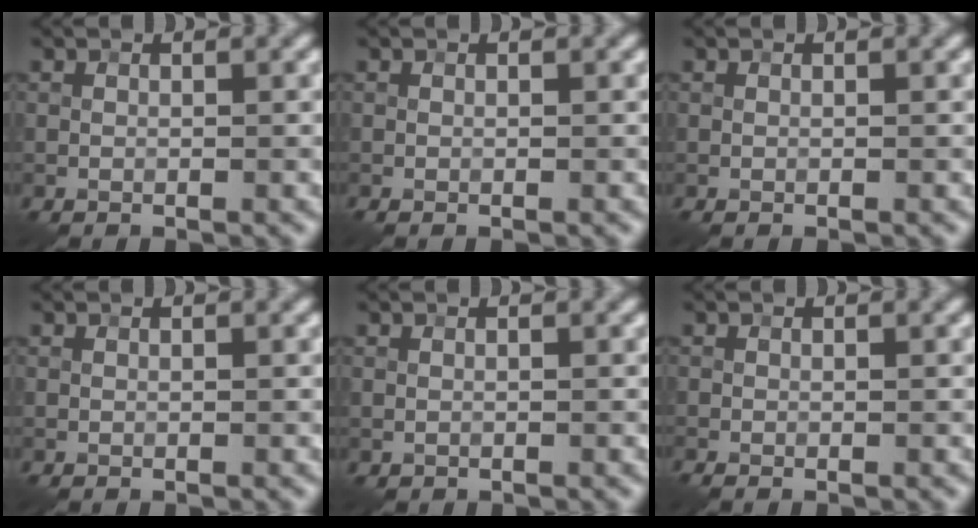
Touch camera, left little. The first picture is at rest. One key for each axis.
{"total": 0.0}
{"total": 0.0}
{"total": 0.0}
{"total": 0.0}
{"total": 0.6, "fx": -0.5, "fy": 0.1, "fz": 0.3, "tx": -0.004, "ty": -0.002, "tz": -0.009}